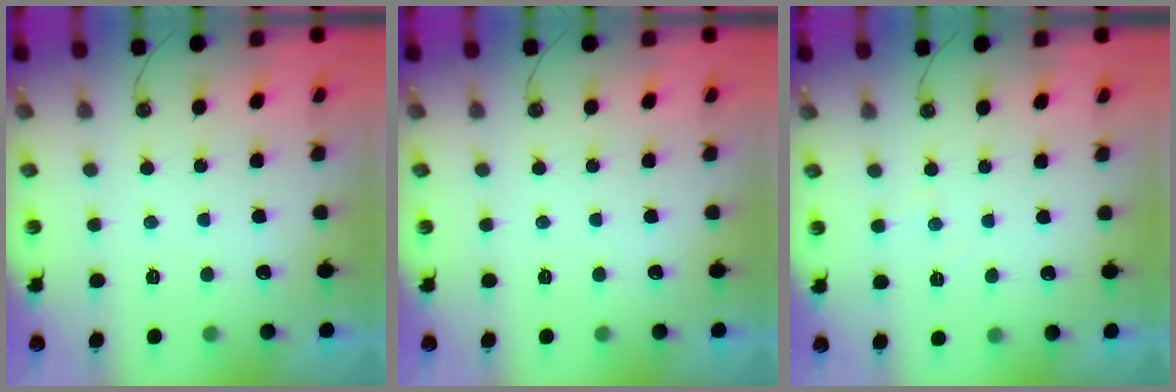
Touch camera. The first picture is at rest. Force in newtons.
{"total": 0.0}
{"total": 4.4, "press": 4.4, "slide": 0.7}